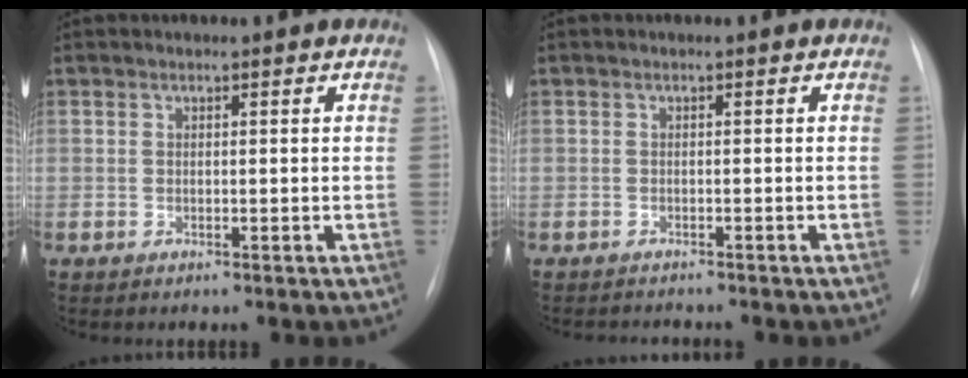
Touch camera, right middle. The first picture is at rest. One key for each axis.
{"total": 2.4, "fx": -2.4, "fy": 0.0, "fz": 0.3, "tx": 0.000, "ty": -0.010, "tz": -0.029}